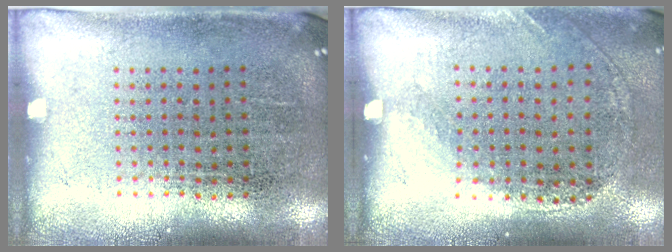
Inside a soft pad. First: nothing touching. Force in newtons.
{"total": 1.2, "press": 0.9, "slide": 0.8}